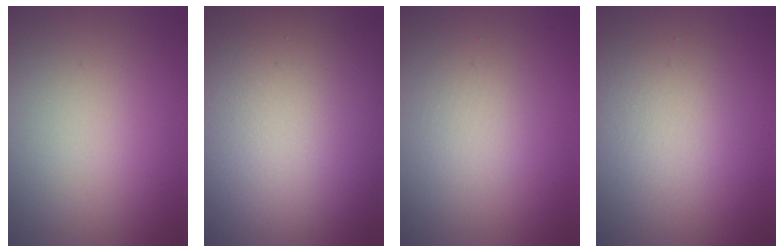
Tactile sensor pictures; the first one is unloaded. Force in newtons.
{"total": 18.1, "press": 18.1, "slide": 1.5}
{"total": 1.5, "press": 1.5, "slide": 0.1}
{"total": 2.4, "press": 2.4, "slide": 0.1}